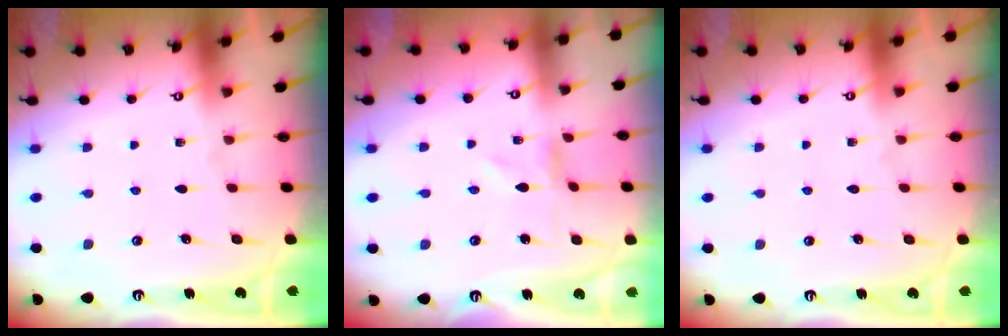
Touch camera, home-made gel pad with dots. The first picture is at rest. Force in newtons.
{"total": 0.0}
{"total": 1.6, "press": 1.6, "slide": 0.1}